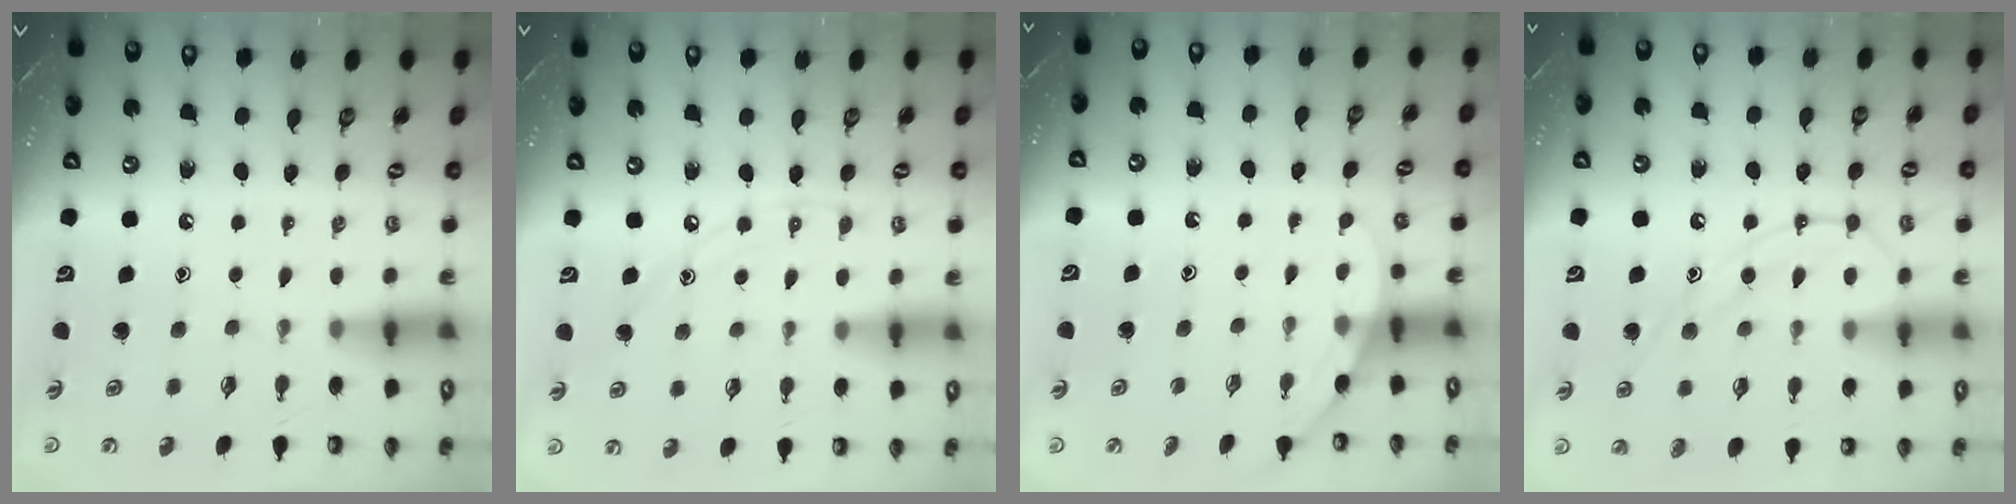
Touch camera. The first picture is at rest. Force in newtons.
{"total": 7.2, "press": 7.1, "slide": 0.8}
{"total": 2.6, "press": 2.6, "slide": 0.2}
{"total": 12.3, "press": 12.2, "slide": 1.1}